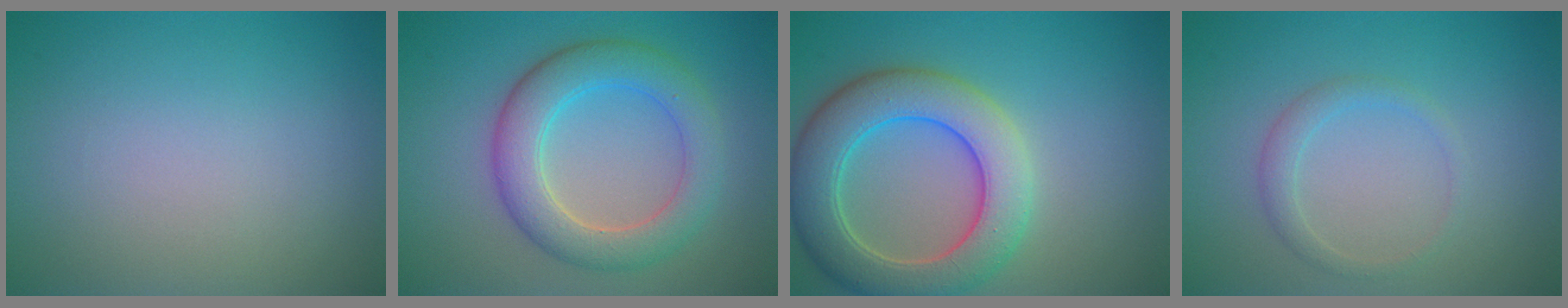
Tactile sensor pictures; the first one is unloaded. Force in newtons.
{"total": 5.7, "press": 5.7, "slide": 0.1}
{"total": 7.8, "press": 7.8, "slide": 0.9}
{"total": 1.6, "press": 1.6, "slide": 0.0}